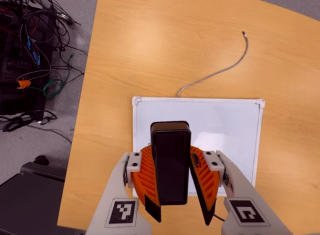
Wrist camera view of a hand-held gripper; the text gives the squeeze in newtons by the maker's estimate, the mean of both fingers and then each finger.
{"total": 10.7, "left": 10.5, "right": 10.9}